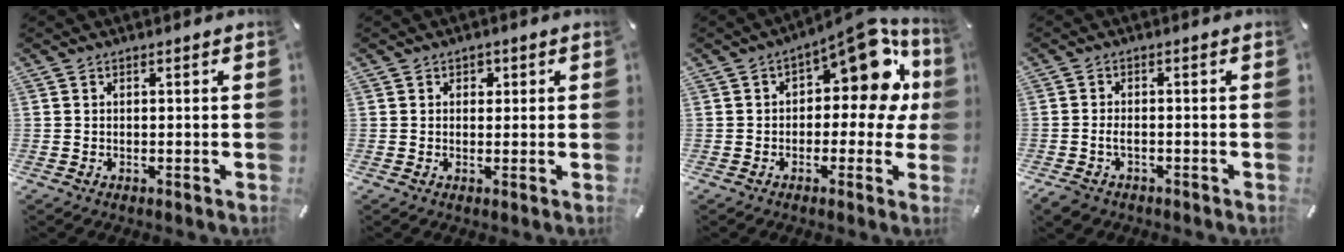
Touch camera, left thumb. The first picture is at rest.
{"total": 1.6, "force": [0.4, 1.4, 0.4], "torque": [0.005, 0.000, 0.002]}
{"total": 15.4, "force": [5.6, 8.2, 11.9], "torque": [-0.147, -0.040, 0.094]}
{"total": 2.8, "force": [-1.4, 1.7, 1.7], "torque": [-0.046, 0.001, -0.029]}